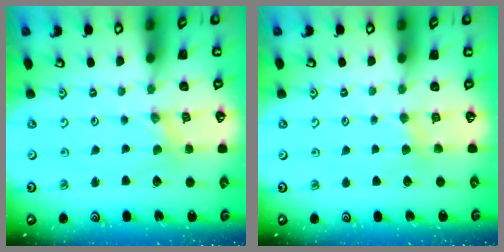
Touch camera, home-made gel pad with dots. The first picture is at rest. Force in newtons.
{"total": 2.6, "press": 2.5, "slide": 0.4}